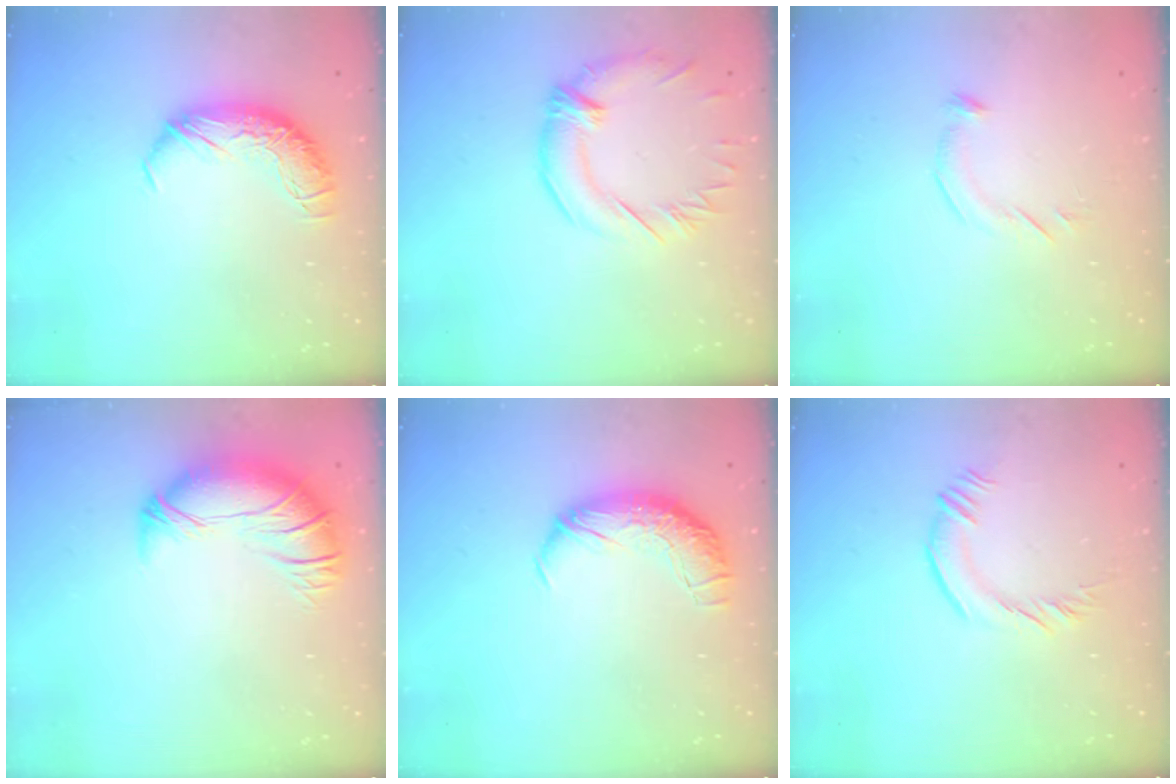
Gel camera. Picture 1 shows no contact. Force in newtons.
{"total": 2.1, "press": 1.3, "slide": 1.6}
{"total": 5.9, "press": 5.8, "slide": 1.2}
{"total": 2.6, "press": 0.1, "slide": 2.6}
{"total": 2.4, "press": 1.2, "slide": 2.1}
{"total": 1.8, "press": 1.6, "slide": 0.7}